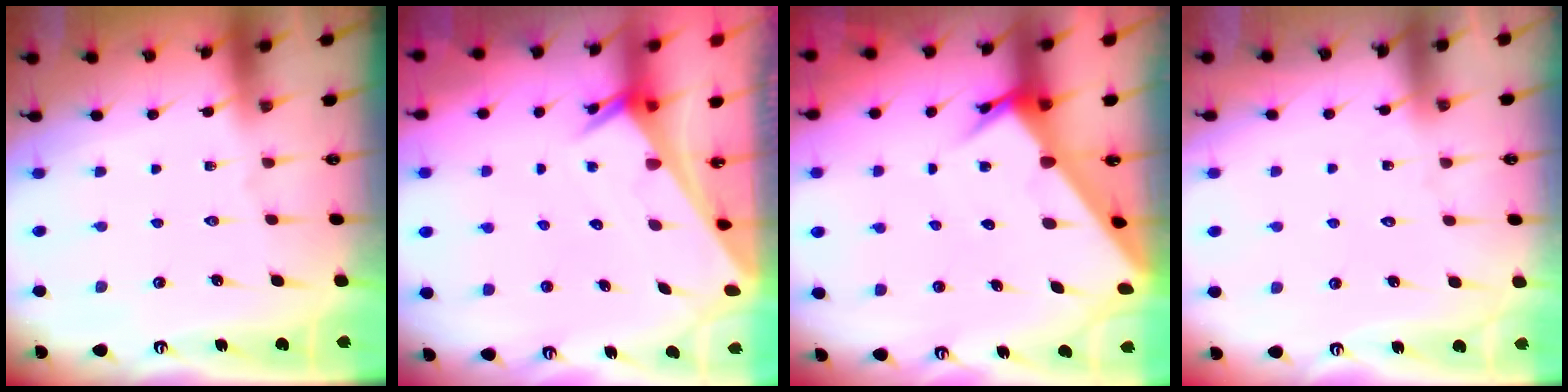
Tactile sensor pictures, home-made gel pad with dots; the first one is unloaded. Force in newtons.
{"total": 2.6, "press": 2.6, "slide": 0.2}
{"total": 4.4, "press": 4.4, "slide": 0.2}
{"total": 5.4, "press": 5.4, "slide": 0.5}